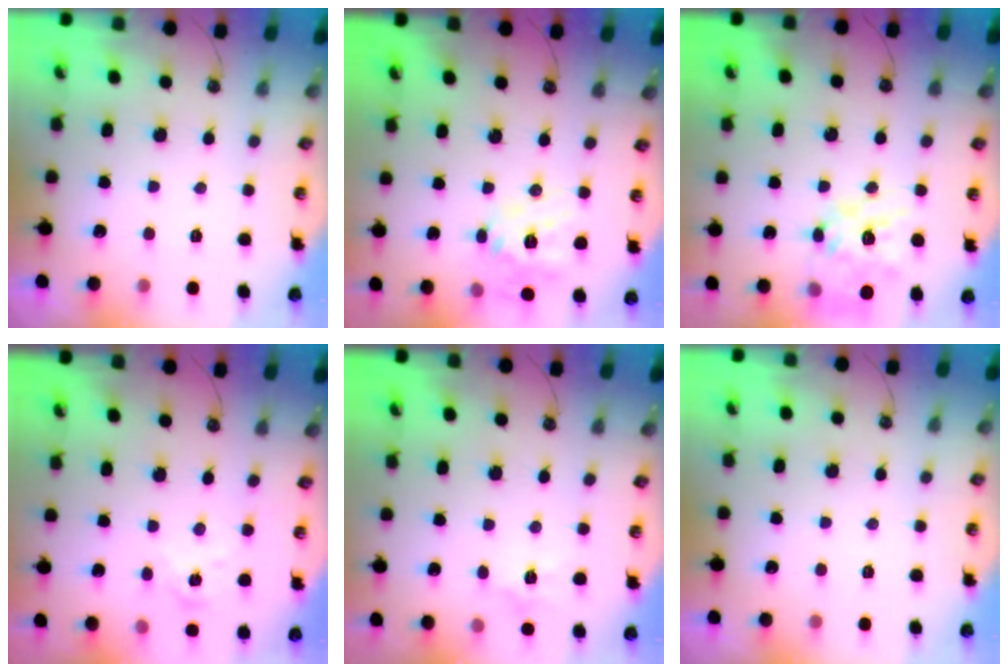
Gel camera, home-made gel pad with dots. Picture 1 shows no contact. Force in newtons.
{"total": 14.3, "press": 14.2, "slide": 1.9}
{"total": 16.8, "press": 16.8, "slide": 1.3}
{"total": 2.7, "press": 2.7, "slide": 0.3}
{"total": 3.3, "press": 3.3, "slide": 0.4}
{"total": 0.0}